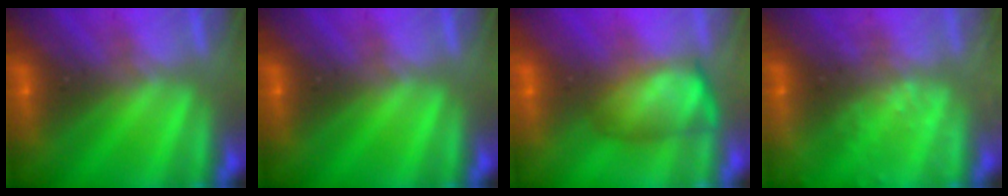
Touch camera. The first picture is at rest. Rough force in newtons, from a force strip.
{"total": 0.0}
{"total": 4.5}
{"total": 2.5}